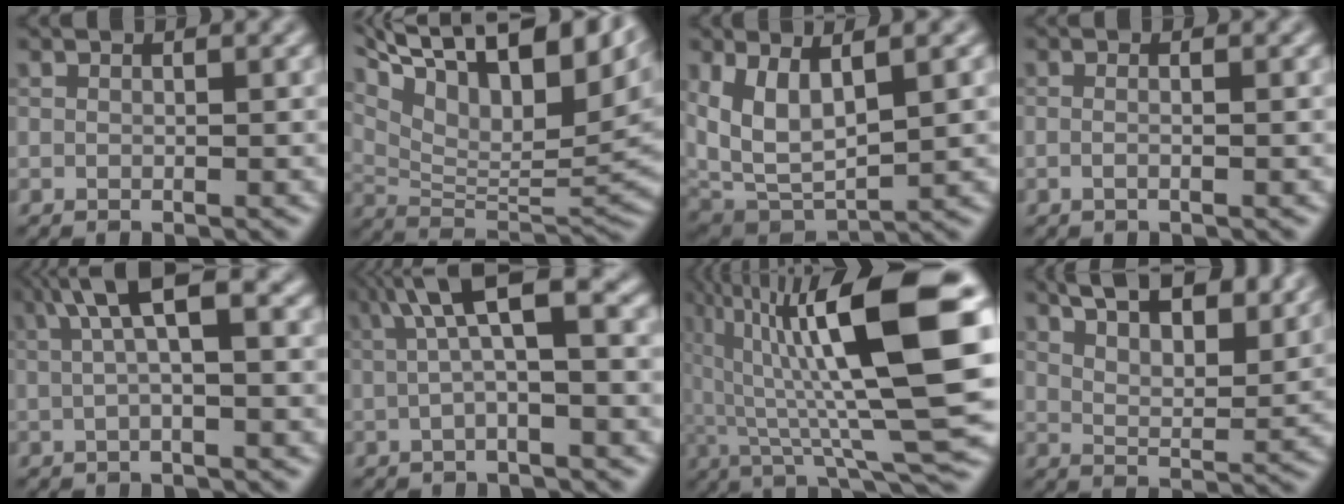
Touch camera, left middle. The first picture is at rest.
{"total": 15.3, "force": [8.6, 6.4, 10.9], "torque": [-0.187, 0.045, 0.150]}
{"total": 7.0, "force": [1.9, 3.1, 6.0], "torque": [-0.138, -0.010, 0.042]}
{"total": 1.8, "force": [0.2, 0.8, 1.6], "torque": [-0.007, -0.011, -0.019]}
{"total": 5.8, "force": [1.8, 1.5, 5.3], "torque": [-0.081, 0.019, 0.024]}
{"total": 6.6, "force": [1.5, 1.7, 6.2], "torque": [-0.102, 0.025, 0.014]}
{"total": 15.3, "force": [3.6, 3.0, 14.6], "torque": [-0.233, 0.016, 0.063]}
{"total": 11.9, "force": [8.5, 4.3, 7.1], "torque": [-0.089, 0.028, 0.090]}